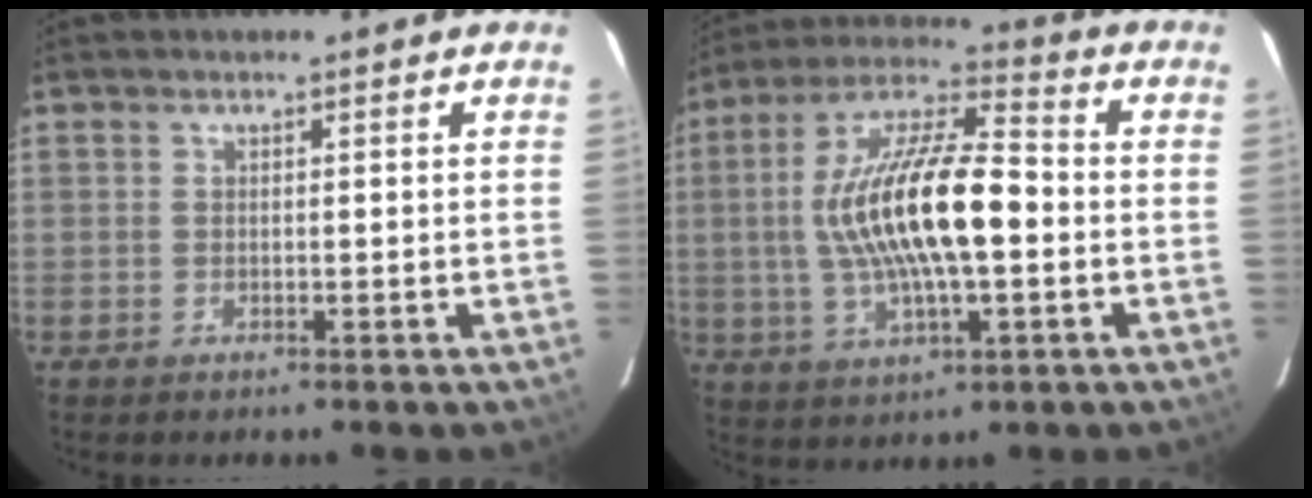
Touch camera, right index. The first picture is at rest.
{"total": 18.7, "force": [-1.0, 5.9, 17.7], "torque": [-0.335, 0.011, -0.022]}